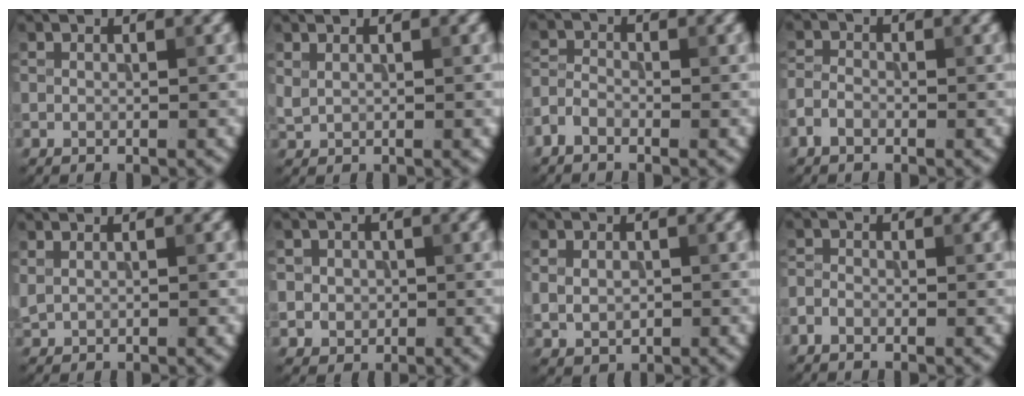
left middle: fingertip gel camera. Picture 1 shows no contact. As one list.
[{"total": 0.9, "force": [0.5, 0.3, 0.7], "torque": [-0.014, -0.003, 0.016]}, {"total": 2.0, "force": [-1.4, 1.1, 0.9], "torque": [-0.020, 0.003, -0.039]}, {"total": 1.7, "force": [-1.1, 1.1, 0.8], "torque": [-0.016, 0.003, -0.029]}, {"total": 0.9, "force": [0.4, 0.5, 0.7], "torque": [-0.015, -0.003, 0.015]}, {"total": 2.3, "force": [0.1, 2.2, 0.7], "torque": [-0.002, 0.002, 0.000]}, {"total": 2.5, "force": [0.1, 2.0, 1.5], "torque": [-0.031, -0.003, 0.007]}, {"total": 1.2, "force": [-0.8, 0.7, 0.5], "torque": [-0.008, 0.002, -0.023]}]